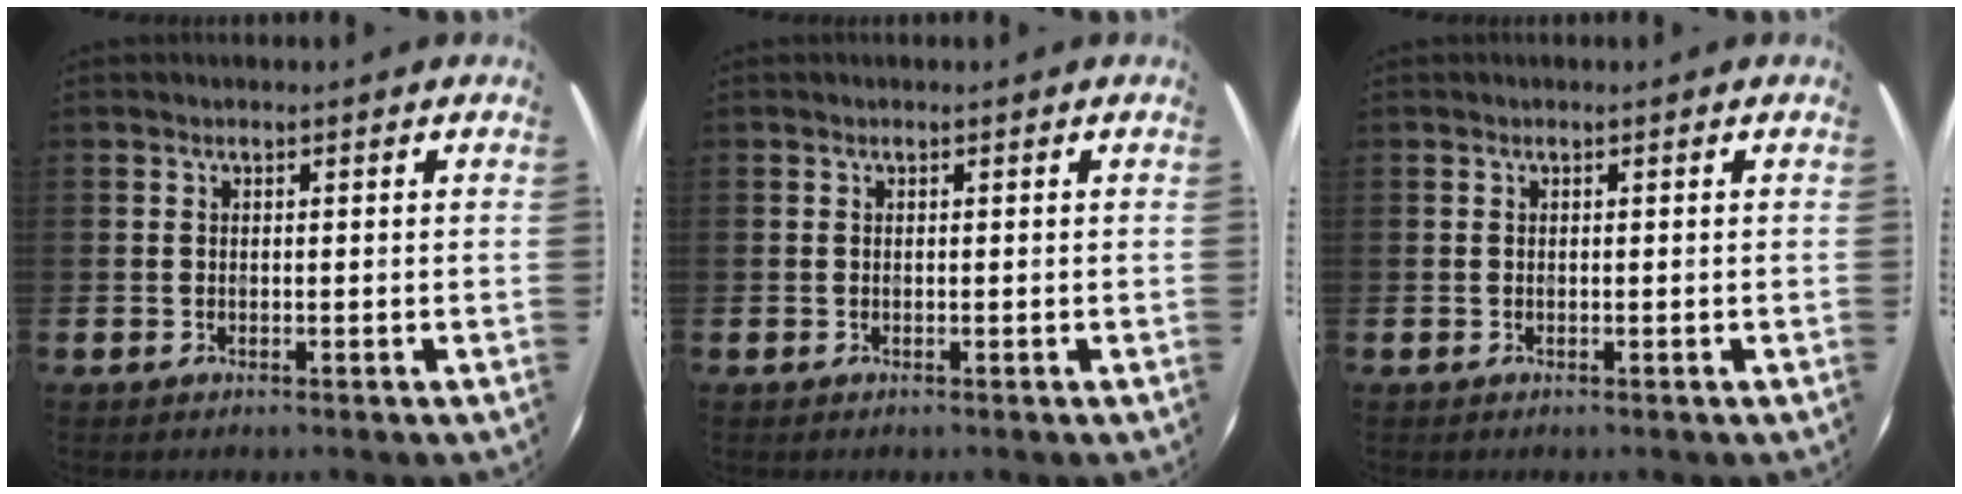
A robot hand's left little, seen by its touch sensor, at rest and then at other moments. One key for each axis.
{"total": 0.0}
{"total": 0.0}